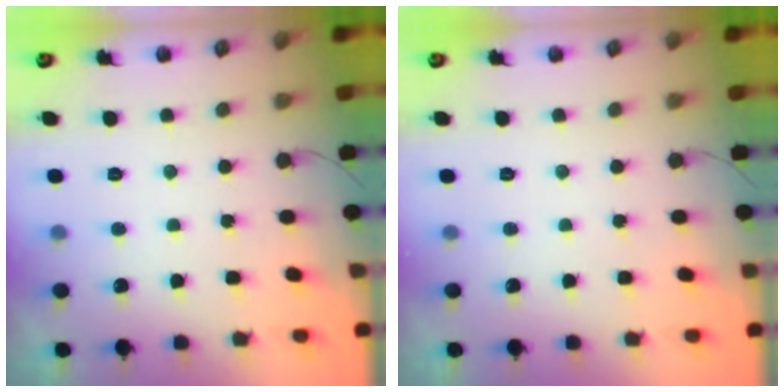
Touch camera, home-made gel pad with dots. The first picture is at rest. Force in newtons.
{"total": 0.0}